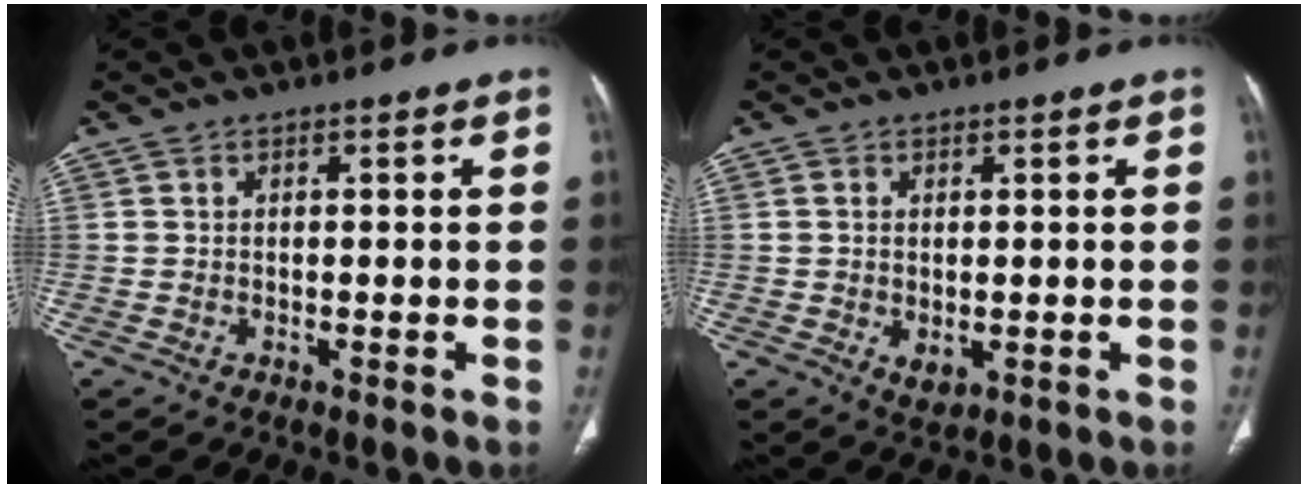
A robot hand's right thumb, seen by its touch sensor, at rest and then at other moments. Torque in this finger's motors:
{"motor_torque": [-0.32, 0.19, -0.09, -0.01, 0.06]}